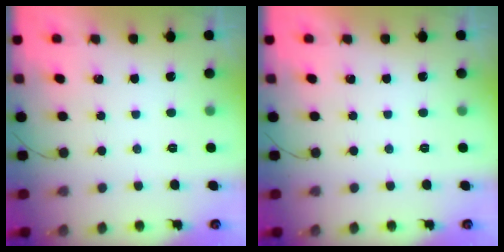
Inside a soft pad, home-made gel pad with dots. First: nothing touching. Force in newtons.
{"total": 0.0}